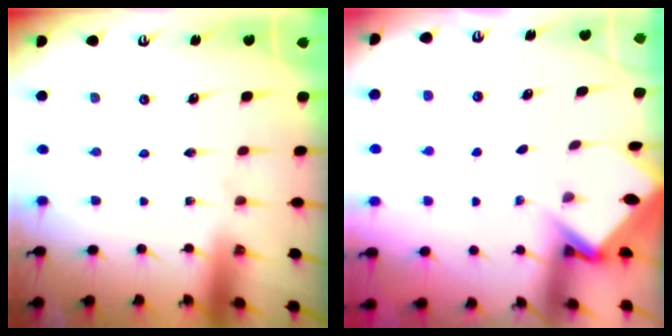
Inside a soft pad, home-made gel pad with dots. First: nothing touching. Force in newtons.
{"total": 3.1, "press": 3.1, "slide": 0.2}